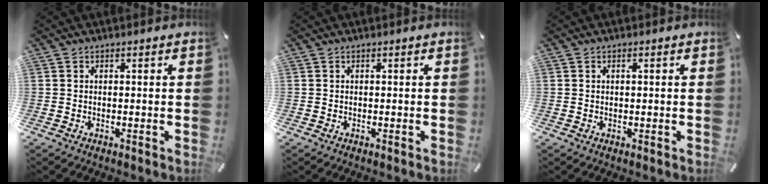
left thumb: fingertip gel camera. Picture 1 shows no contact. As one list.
[{"total": 0.0}, {"total": 0.7, "force": [0.1, 0.4, 0.6], "torque": [-0.013, 0.003, 0.001]}]